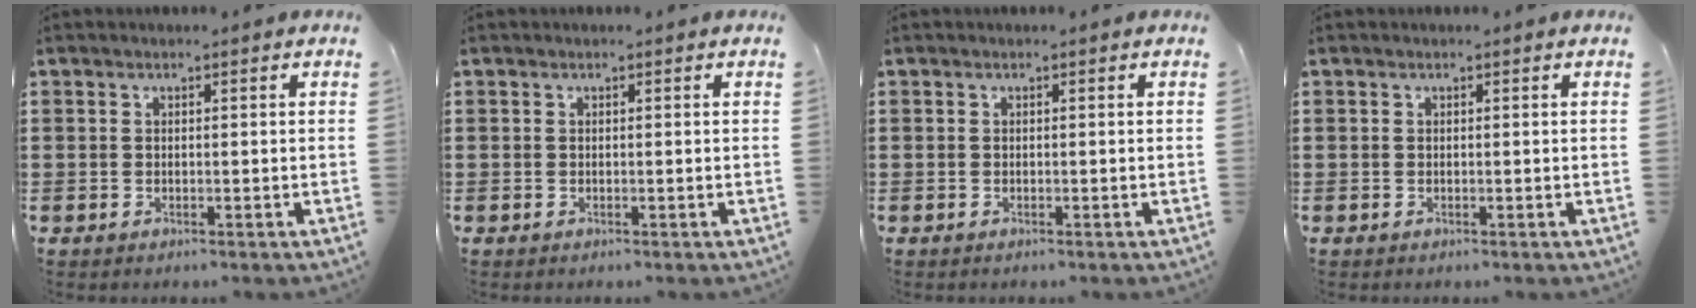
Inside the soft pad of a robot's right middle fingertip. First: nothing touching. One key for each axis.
{"total": 0.0}
{"total": 0.0}
{"total": 0.0}